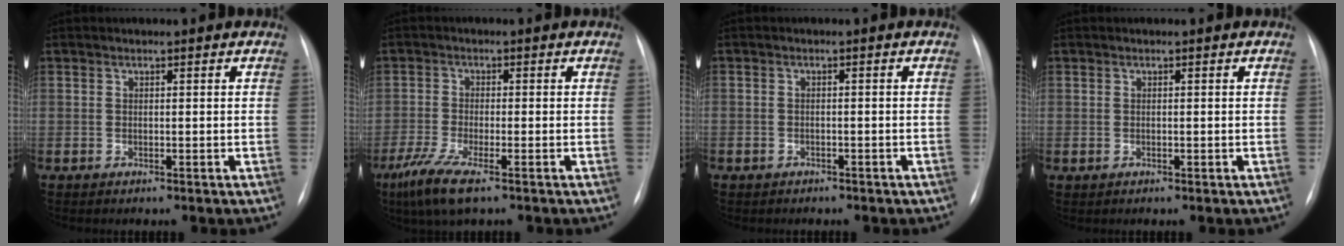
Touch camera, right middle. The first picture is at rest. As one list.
[{"total": 6.2, "force": [-3.9, 0.9, 4.8], "torque": [-0.109, -0.019, -0.074]}, {"total": 2.5, "force": [-2.0, 1.3, 0.6], "torque": [-0.015, 0.004, -0.018]}, {"total": 0.0}]